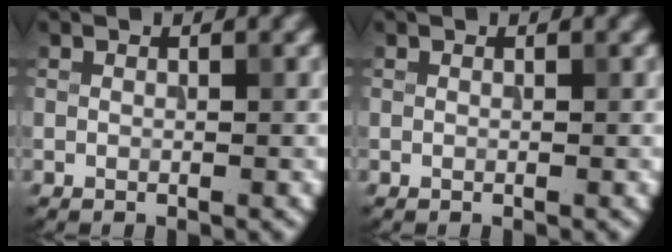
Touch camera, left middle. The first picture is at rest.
{"total": 0.0}